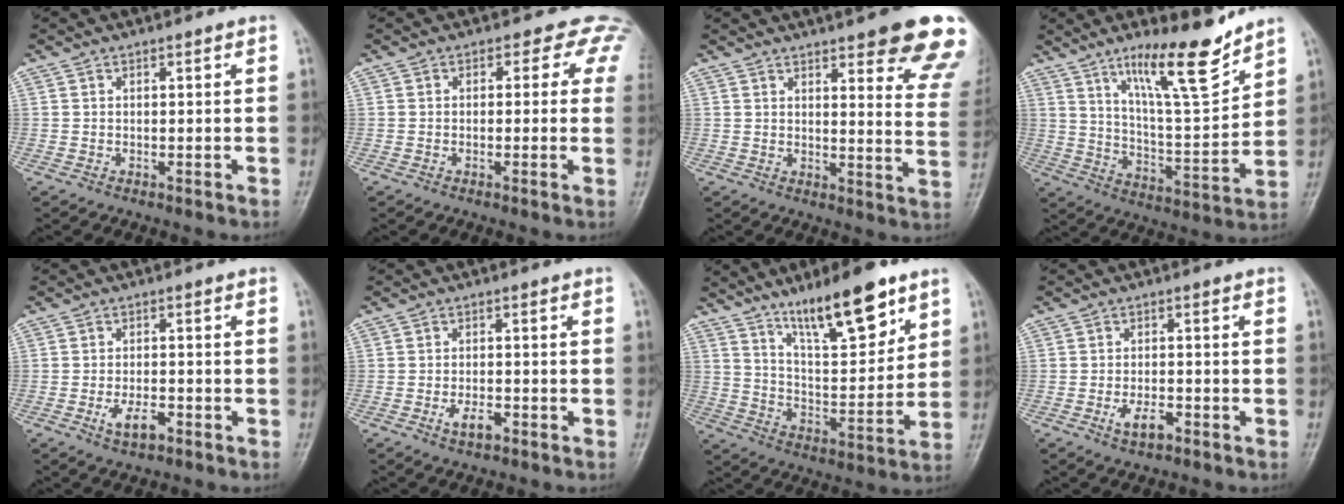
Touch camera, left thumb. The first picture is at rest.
{"total": 4.4, "force": [2.0, 3.4, 1.9], "torque": [0.011, -0.002, -0.007]}
{"total": 20.0, "force": [13.9, 4.7, 13.6], "torque": [-0.140, -0.060, 0.153]}
{"total": 15.4, "force": [10.8, 2.9, 10.6], "torque": [-0.157, -0.076, 0.189]}
{"total": 4.2, "force": [-2.3, 1.9, 3.0], "torque": [-0.054, 0.006, -0.035]}
{"total": 3.2, "force": [-1.9, 1.4, 2.2], "torque": [-0.037, 0.006, -0.030]}
{"total": 16.0, "force": [10.4, 4.5, 11.2], "torque": [-0.155, -0.061, 0.181]}
{"total": 3.7, "force": [-2.1, 1.7, 2.6], "torque": [-0.045, 0.007, -0.034]}